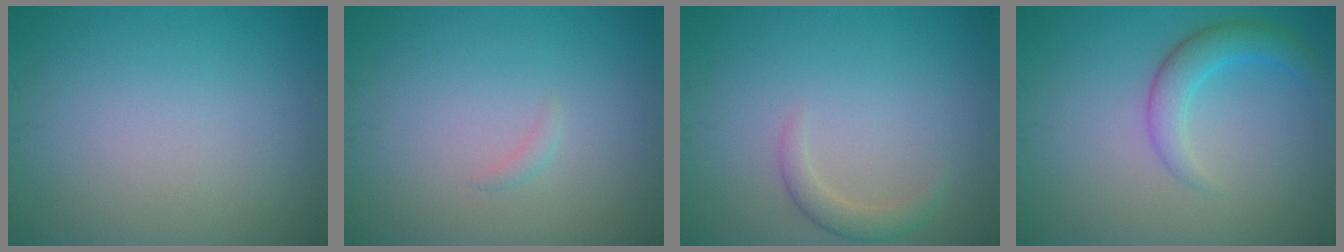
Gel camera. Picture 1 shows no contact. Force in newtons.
{"total": 0.6, "press": 0.6, "slide": 0.0}
{"total": 1.7, "press": 1.7, "slide": 0.2}
{"total": 3.2, "press": 3.2, "slide": 0.1}